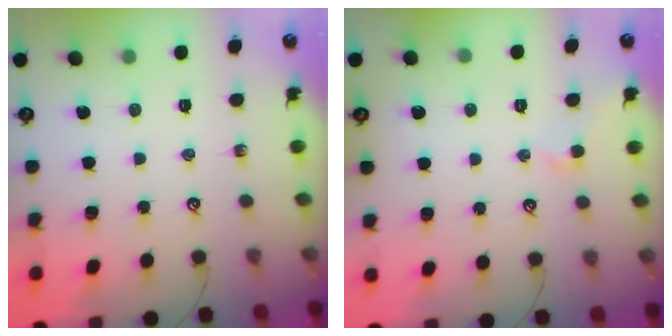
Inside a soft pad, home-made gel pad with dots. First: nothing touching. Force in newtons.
{"total": 0.5, "press": 0.1, "slide": 0.5}